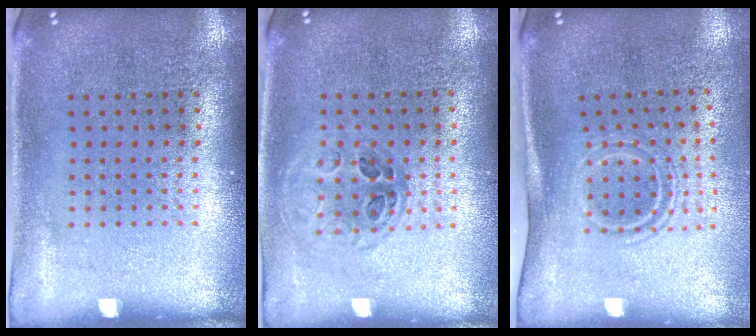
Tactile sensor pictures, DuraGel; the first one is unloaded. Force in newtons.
{"total": 0.9, "press": 0.9, "slide": 0.3}
{"total": 1.7, "press": 1.1, "slide": 1.4}